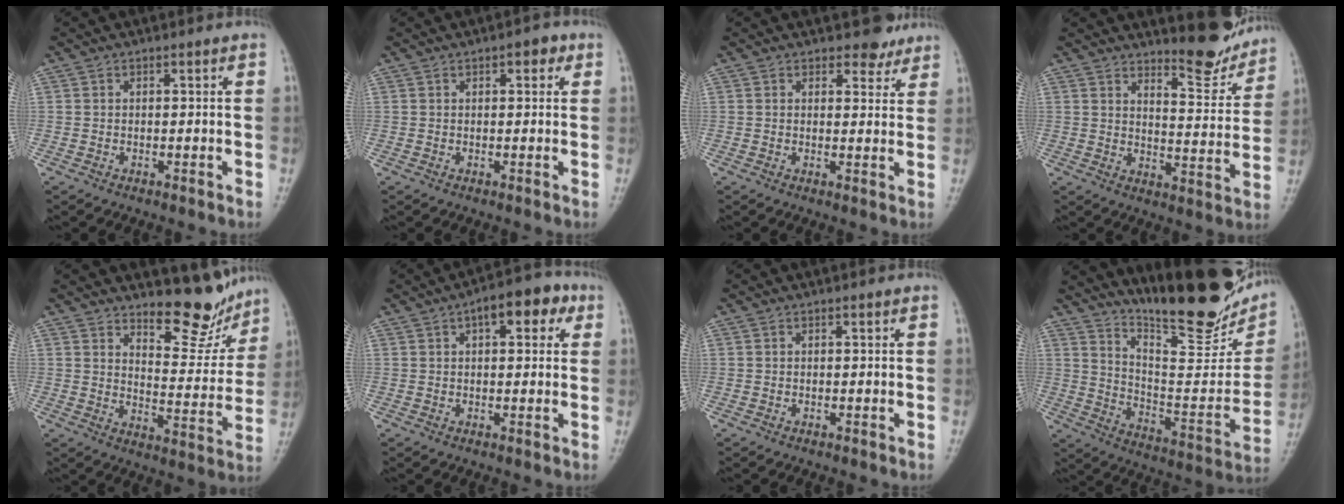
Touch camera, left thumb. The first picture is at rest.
{"total": 2.5, "force": [1.1, 1.3, 1.9], "torque": [-0.013, 0.002, 0.010]}
{"total": 3.3, "force": [2.8, 1.7, 0.4], "torque": [0.017, -0.021, 0.031]}
{"total": 8.6, "force": [7.9, 1.7, 2.9], "torque": [-0.019, -0.076, 0.118]}
{"total": 10.6, "force": [9.2, 3.5, 3.9], "torque": [-0.018, -0.080, 0.140]}
{"total": 8.6, "force": [3.4, 4.1, 6.7], "torque": [-0.063, 0.014, 0.037]}
{"total": 0.0}
{"total": 23.8, "force": [17.5, 6.0, 14.9], "torque": [-0.184, -0.100, 0.270]}